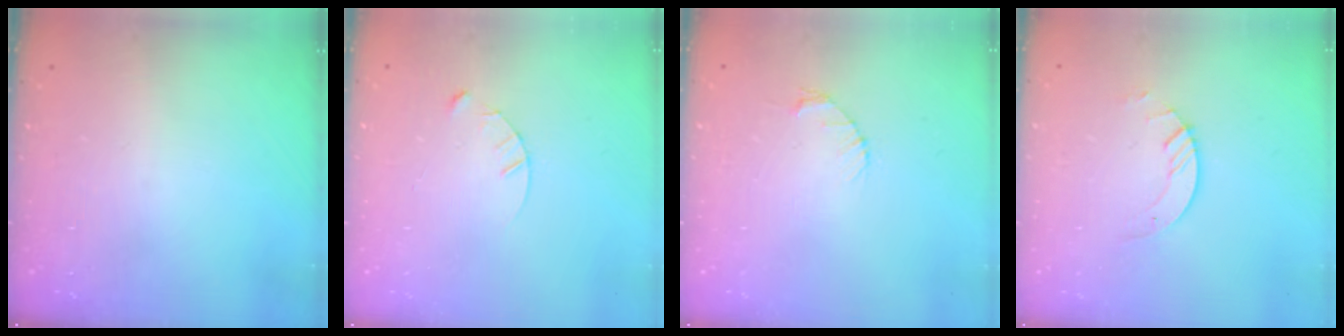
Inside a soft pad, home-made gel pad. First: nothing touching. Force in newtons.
{"total": 3.4, "press": 3.4, "slide": 0.3}
{"total": 2.7, "press": 2.7, "slide": 0.4}
{"total": 3.9, "press": 3.9, "slide": 0.4}